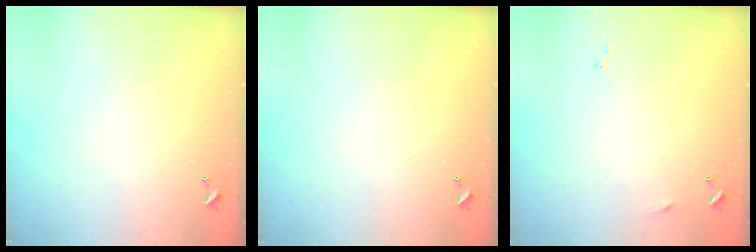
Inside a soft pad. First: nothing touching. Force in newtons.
{"total": 0.0}
{"total": 4.2, "press": 4.2, "slide": 0.6}